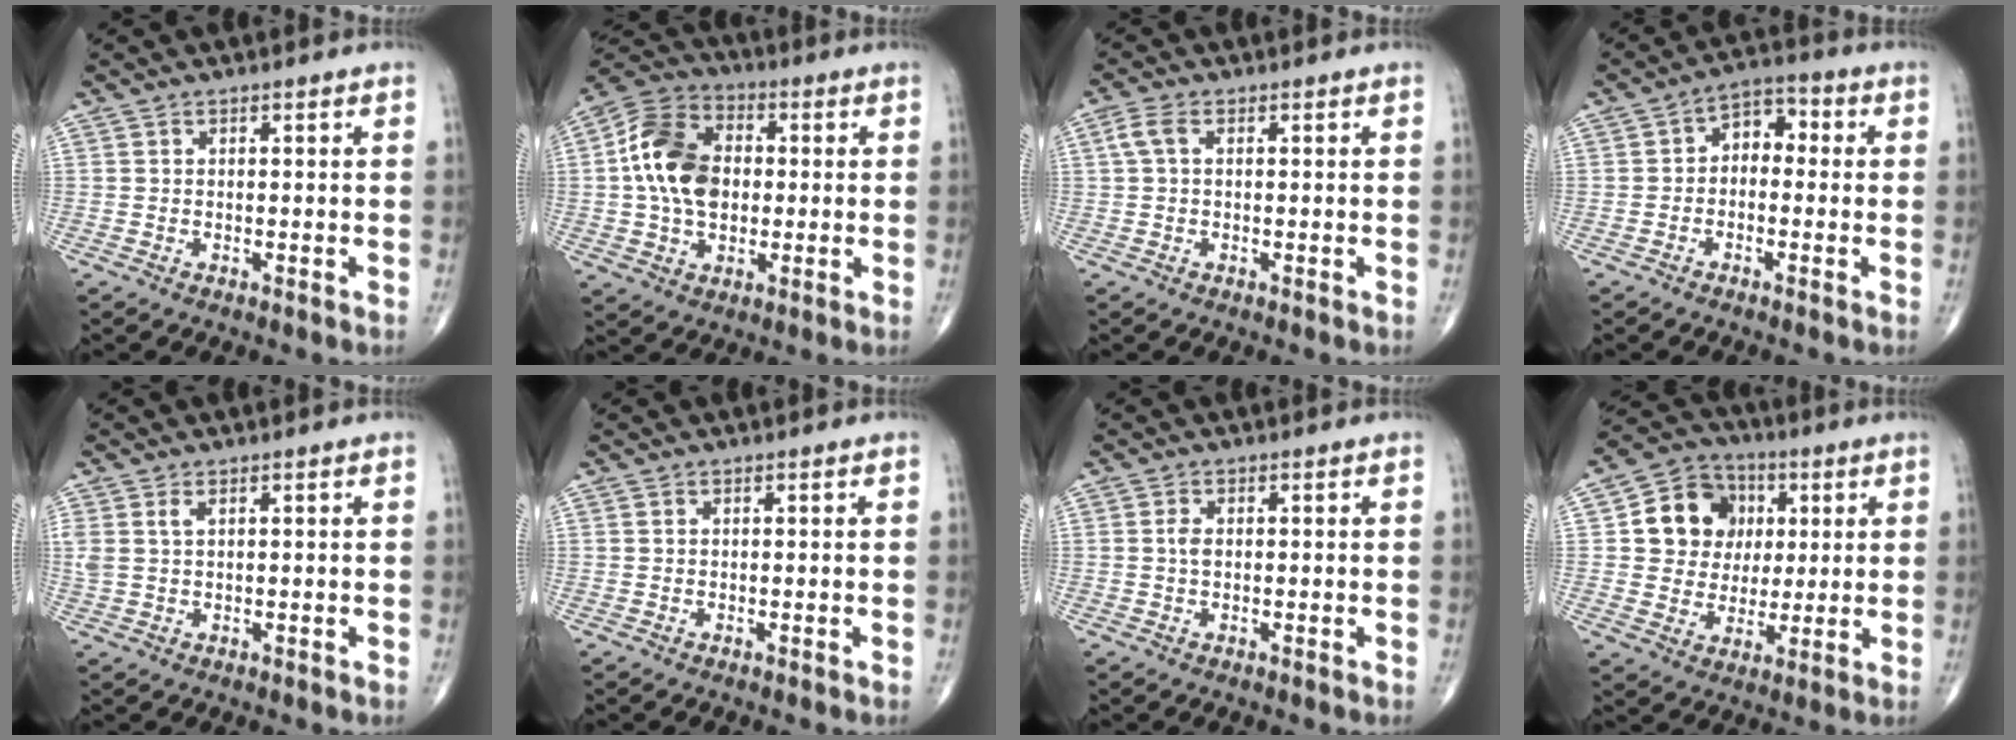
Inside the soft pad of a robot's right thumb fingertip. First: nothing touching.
{"total": 14.5, "force": [0.7, 10.1, 10.4], "torque": [-0.175, 0.020, 0.005]}
{"total": 2.9, "force": [0.6, 1.6, 2.3], "torque": [-0.061, 0.016, 0.013]}
{"total": 5.8, "force": [-0.1, 4.0, 4.2], "torque": [-0.038, 0.025, -0.019]}
{"total": 2.9, "force": [1.1, 1.5, 2.2], "torque": [-0.061, 0.010, 0.030]}
{"total": 0.0}
{"total": 1.5, "force": [0.1, 0.9, 1.2], "torque": [-0.023, -0.001, 0.000]}
{"total": 12.7, "force": [2.8, 11.2, 5.4], "torque": [-0.046, 0.004, 0.046]}